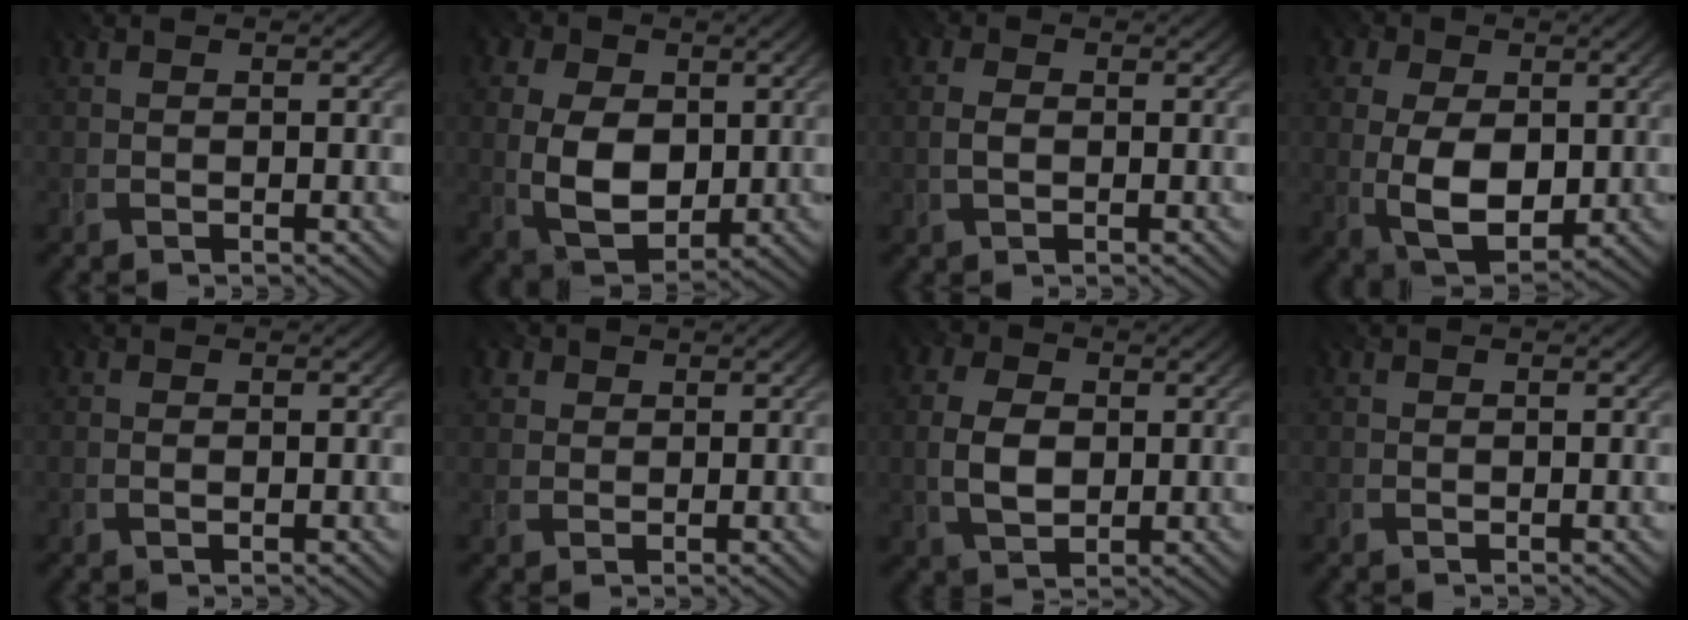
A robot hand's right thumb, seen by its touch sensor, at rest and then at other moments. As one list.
[{"total": 10.4, "force": [0.4, 7.2, 7.4], "torque": [-0.180, -0.005, 0.001]}, {"total": 2.5, "force": [-0.3, 1.7, 1.8], "torque": [-0.043, 0.003, -0.017]}, {"total": 9.6, "force": [0.3, 6.4, 7.1], "torque": [-0.164, -0.003, -0.005]}, {"total": 0.7, "force": [0.2, 0.4, 0.5], "torque": [-0.008, -0.004, 0.001]}, {"total": 2.1, "force": [1.0, 1.8, 0.7], "torque": [-0.023, 0.000, 0.022]}, {"total": 6.1, "force": [-0.3, 4.2, 4.4], "torque": [-0.112, 0.000, -0.011]}, {"total": 0.0}]